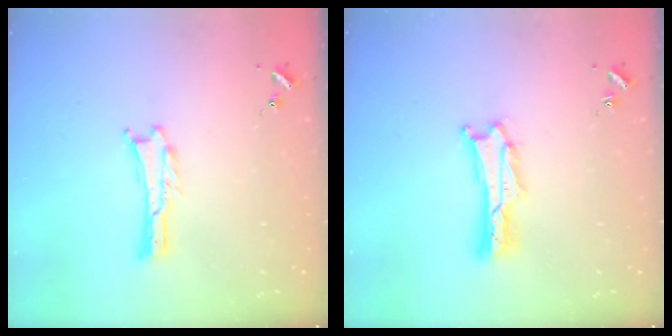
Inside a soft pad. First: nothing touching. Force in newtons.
{"total": 1.4, "press": 1.3, "slide": 0.2}